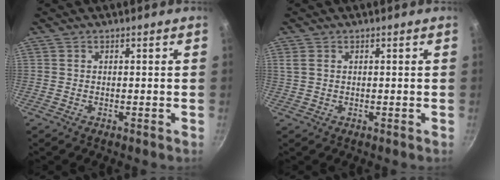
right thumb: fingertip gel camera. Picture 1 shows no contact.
{"total": 2.0, "force": [0.7, 1.4, 1.2], "torque": [-0.023, 0.002, 0.015]}